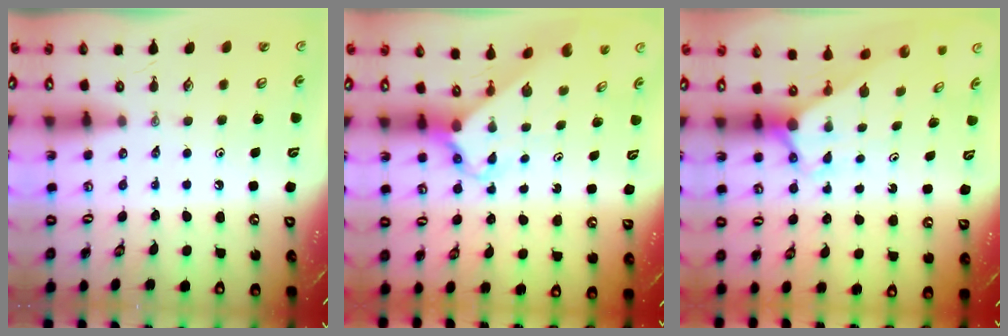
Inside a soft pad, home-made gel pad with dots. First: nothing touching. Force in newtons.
{"total": 2.7, "press": 2.7, "slide": 0.2}
{"total": 2.7, "press": 2.7, "slide": 0.0}